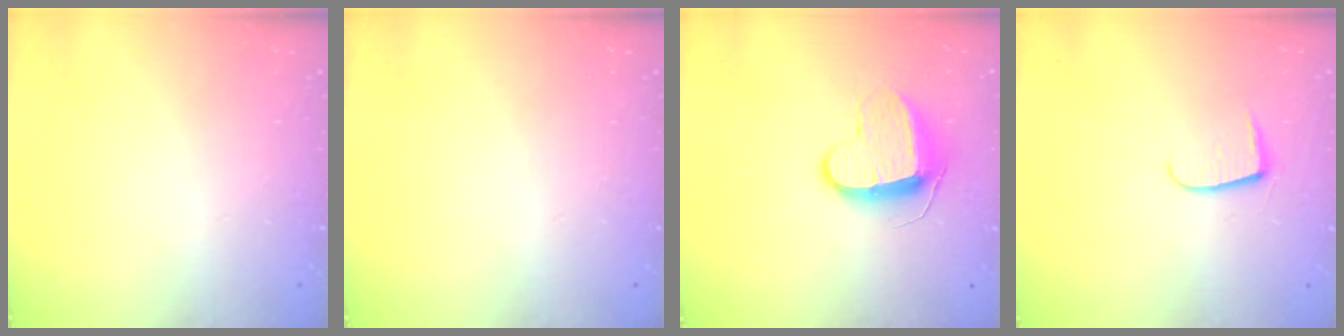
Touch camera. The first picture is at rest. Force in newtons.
{"total": 0.0}
{"total": 10.1, "press": 10.1, "slide": 0.4}
{"total": 6.5, "press": 6.5, "slide": 0.8}